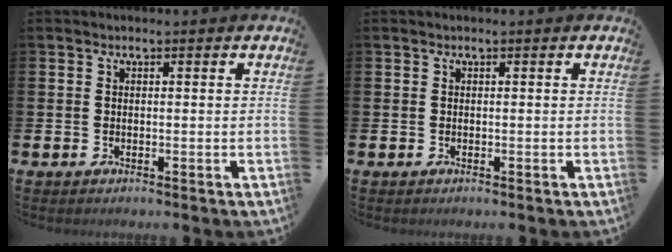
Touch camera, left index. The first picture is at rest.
{"total": 0.0}